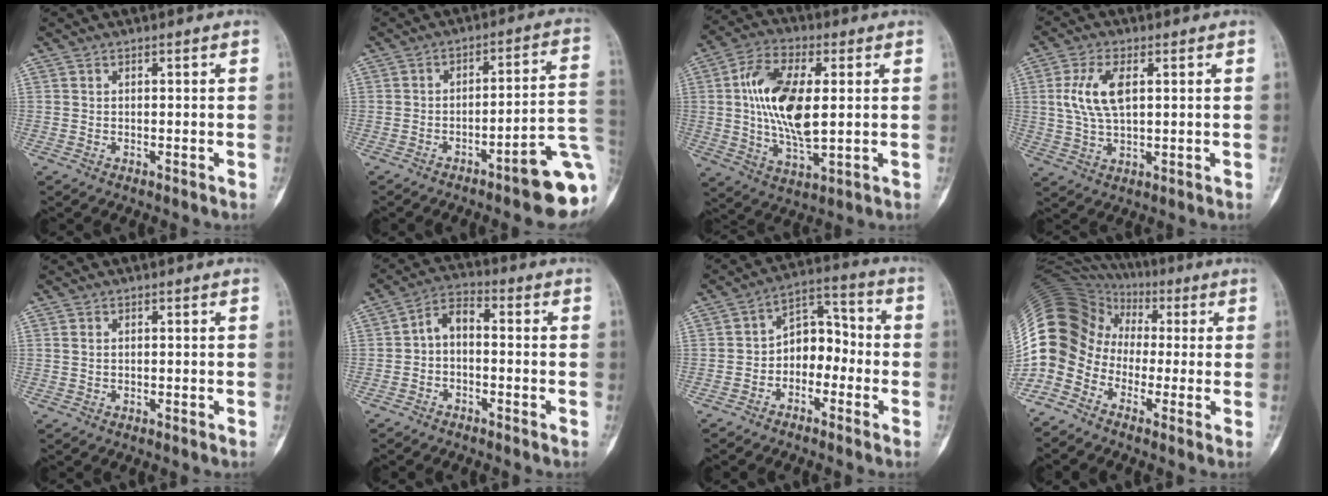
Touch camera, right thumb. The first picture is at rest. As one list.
[{"total": 13.4, "force": [-5.2, 2.3, 12.1], "torque": [-0.124, 0.037, -0.068]}, {"total": 15.1, "force": [1.5, 6.9, 13.4], "torque": [-0.254, -0.006, 0.028]}, {"total": 8.3, "force": [1.9, 4.0, 7.0], "torque": [-0.150, -0.001, 0.039]}, {"total": 0.8, "force": [0.3, 0.5, 0.6], "torque": [-0.013, 0.004, 0.008]}, {"total": 5.2, "force": [-1.0, 3.0, 4.1], "torque": [-0.066, 0.028, -0.032]}, {"total": 8.2, "force": [-2.3, 5.8, 5.3], "torque": [-0.045, 0.047, -0.054]}, {"total": 17.4, "force": [-3.6, 14.4, 9.2], "torque": [-0.196, 0.076, -0.075]}]